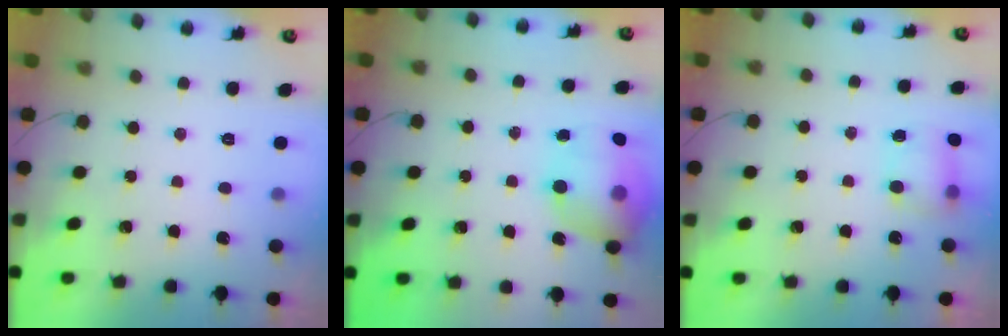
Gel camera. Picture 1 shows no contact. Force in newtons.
{"total": 18.1, "press": 17.9, "slide": 2.5}
{"total": 5.4, "press": 5.3, "slide": 0.8}